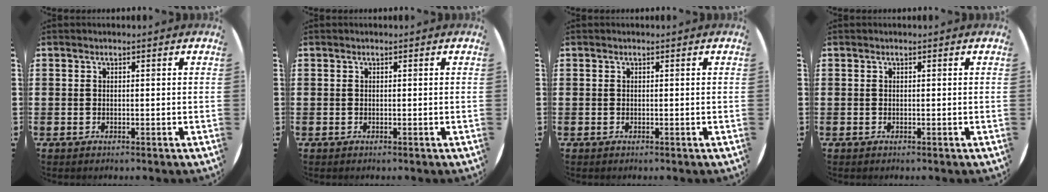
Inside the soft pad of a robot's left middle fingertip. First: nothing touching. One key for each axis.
{"total": 0.0}
{"total": 0.0}
{"total": 0.0}